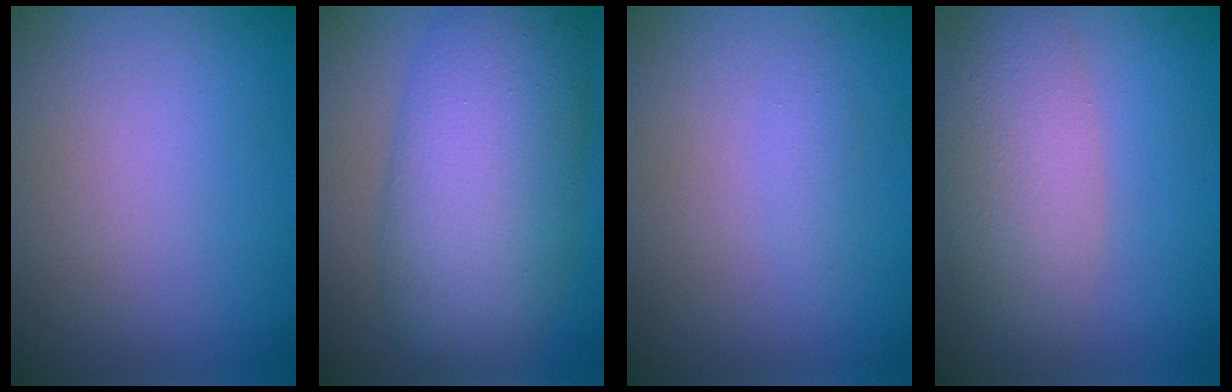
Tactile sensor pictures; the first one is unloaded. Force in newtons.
{"total": 11.0, "press": 11.0, "slide": 0.1}
{"total": 0.9, "press": 0.9, "slide": 0.0}
{"total": 5.0, "press": 5.0, "slide": 0.3}